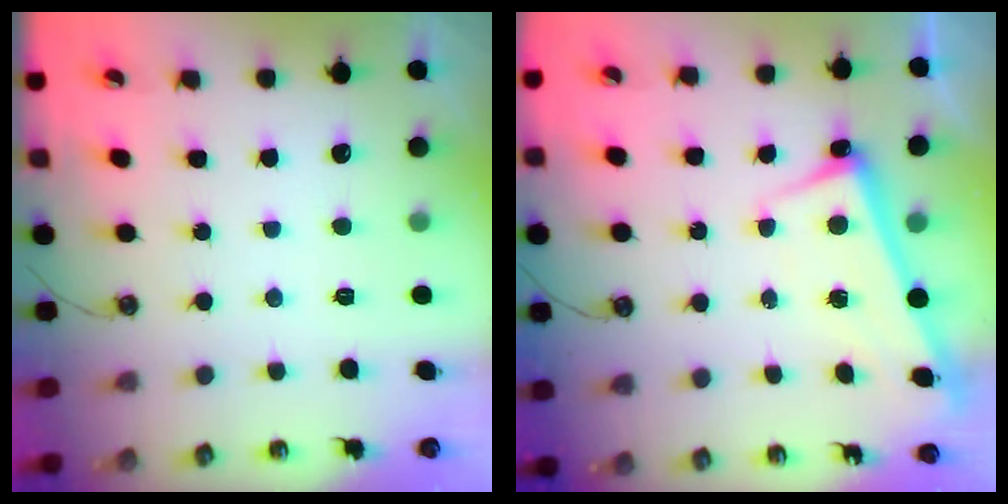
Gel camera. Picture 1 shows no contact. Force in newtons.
{"total": 2.8, "press": 2.8, "slide": 0.4}